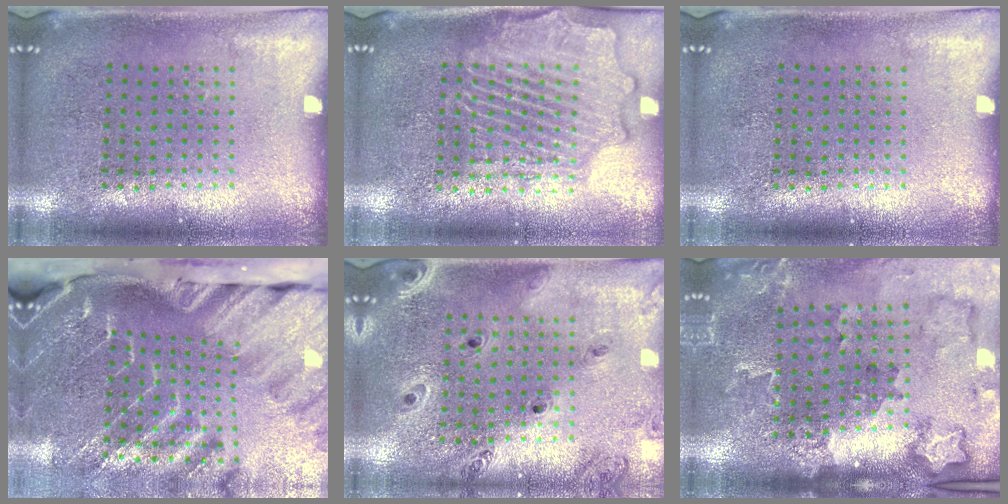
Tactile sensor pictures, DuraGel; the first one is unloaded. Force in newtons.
{"total": 2.2, "press": 2.2, "slide": 0.2}
{"total": 0.0}
{"total": 4.6, "press": 3.4, "slide": 3.1}
{"total": 0.9, "press": 0.9, "slide": 0.1}
{"total": 1.9, "press": 1.8, "slide": 0.4}